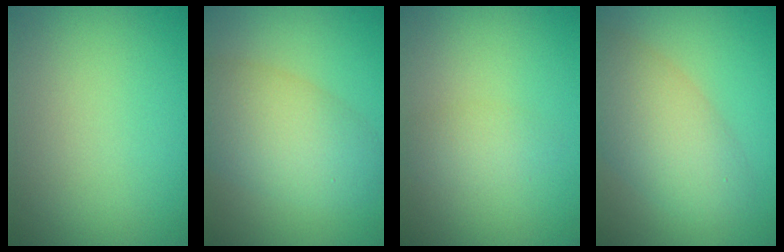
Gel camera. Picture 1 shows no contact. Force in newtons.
{"total": 6.8, "press": 6.8, "slide": 0.2}
{"total": 1.8, "press": 1.8, "slide": 0.1}
{"total": 6.4, "press": 6.4, "slide": 0.4}